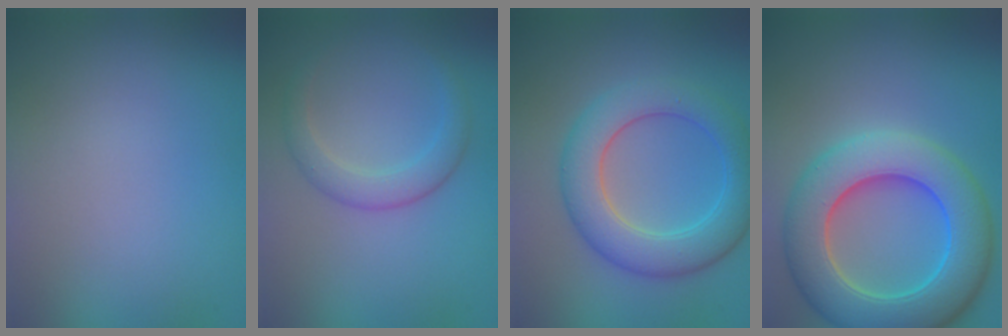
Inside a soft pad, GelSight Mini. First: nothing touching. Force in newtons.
{"total": 2.7, "press": 2.7, "slide": 0.2}
{"total": 6.4, "press": 6.4, "slide": 0.1}
{"total": 10.1, "press": 10.1, "slide": 0.8}